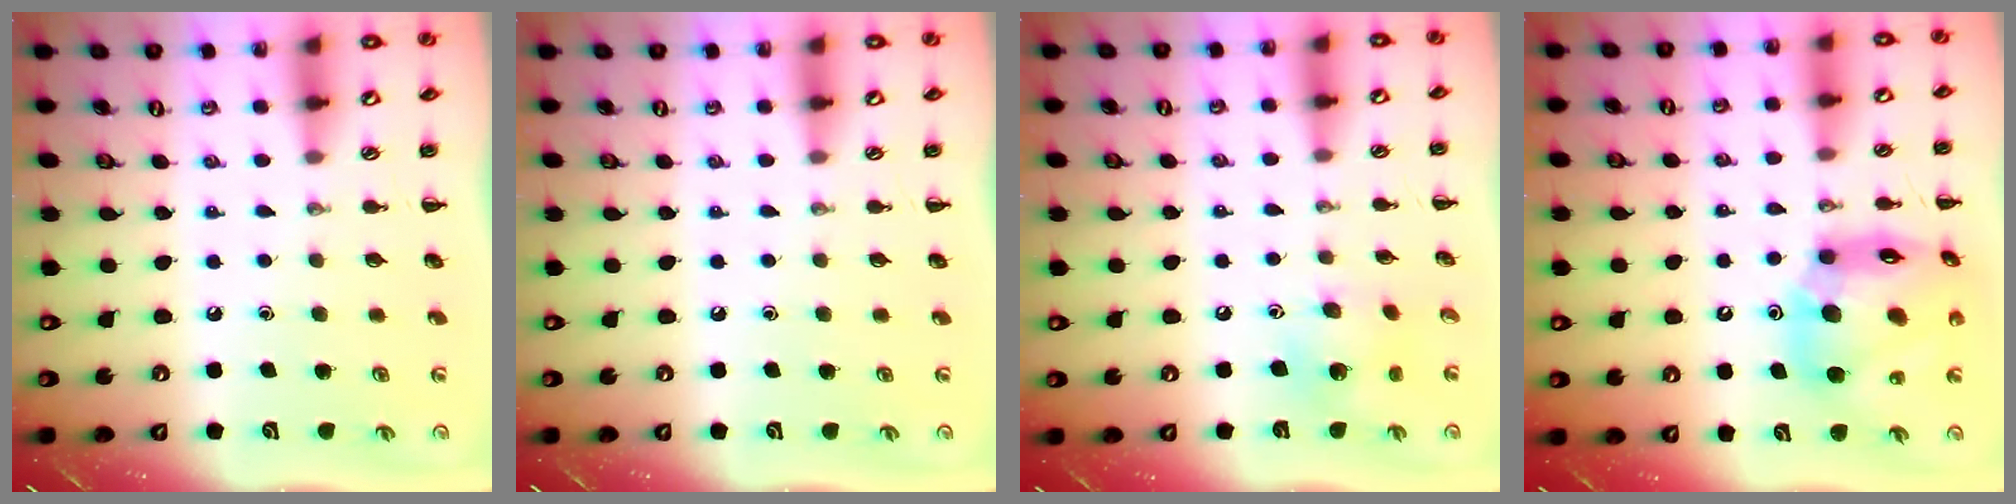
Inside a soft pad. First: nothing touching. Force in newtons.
{"total": 0.0}
{"total": 6.6, "press": 6.4, "slide": 1.4}
{"total": 18.1, "press": 17.4, "slide": 5.1}